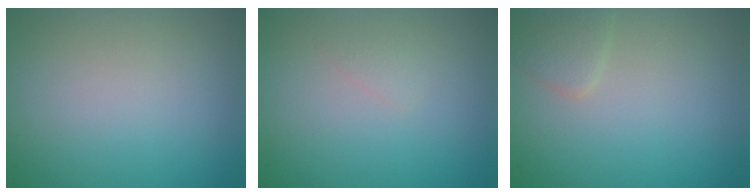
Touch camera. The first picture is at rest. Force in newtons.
{"total": 0.6, "press": 0.6, "slide": 0.0}
{"total": 1.5, "press": 1.5, "slide": 0.0}